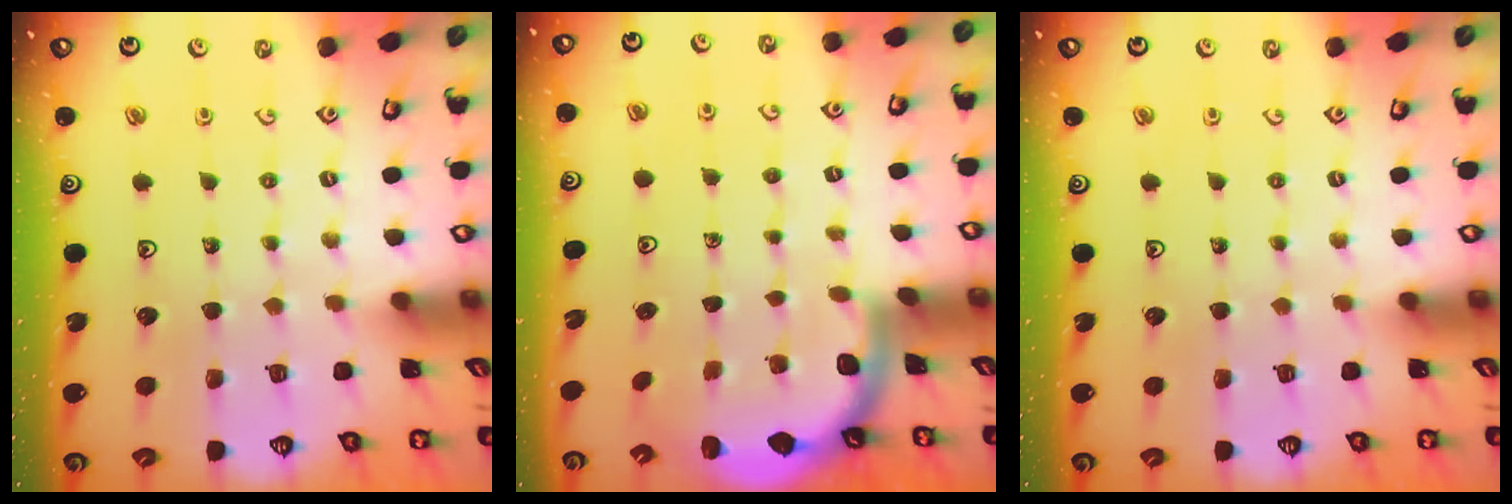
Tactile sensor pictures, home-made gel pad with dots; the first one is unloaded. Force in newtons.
{"total": 1.7, "press": 1.7, "slide": 0.1}
{"total": 0.0}